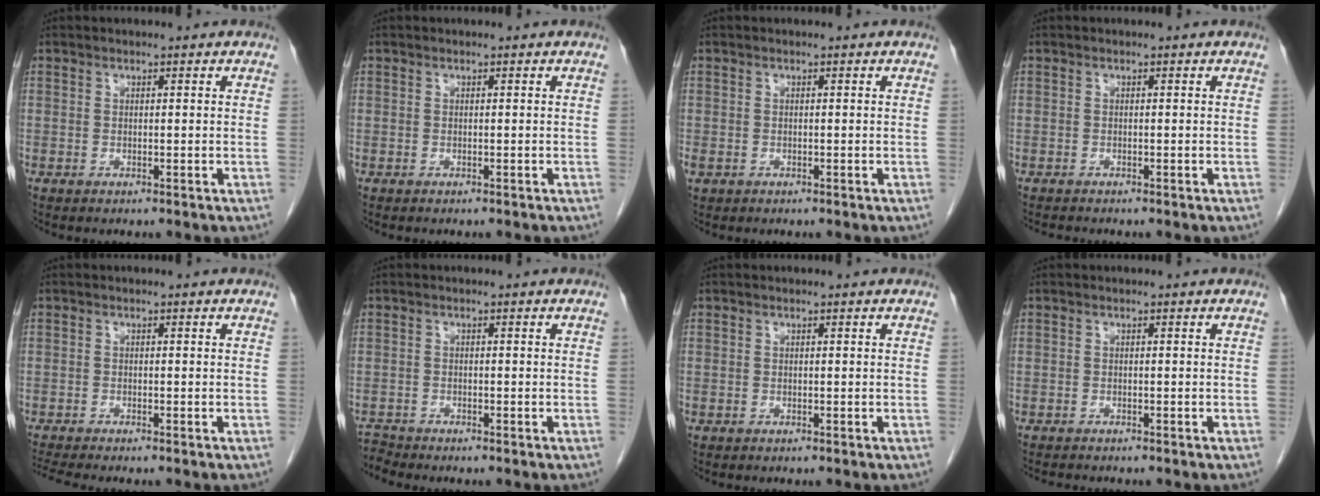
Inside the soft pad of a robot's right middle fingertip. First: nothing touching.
{"total": 0.0}
{"total": 0.9, "force": [-0.3, 0.7, 0.6], "torque": [-0.016, -0.001, -0.001]}
{"total": 1.0, "force": [-1.0, 0.0, 0.2], "torque": [-0.008, -0.004, -0.017]}
{"total": 3.2, "force": [-2.8, -0.4, 1.4], "torque": [-0.027, -0.011, -0.051]}
{"total": 1.8, "force": [-1.5, -0.7, -0.7], "torque": [0.008, -0.018, -0.029]}
{"total": 0.0}
{"total": 2.0, "force": [-1.9, 0.3, 0.6], "torque": [-0.013, -0.005, -0.026]}